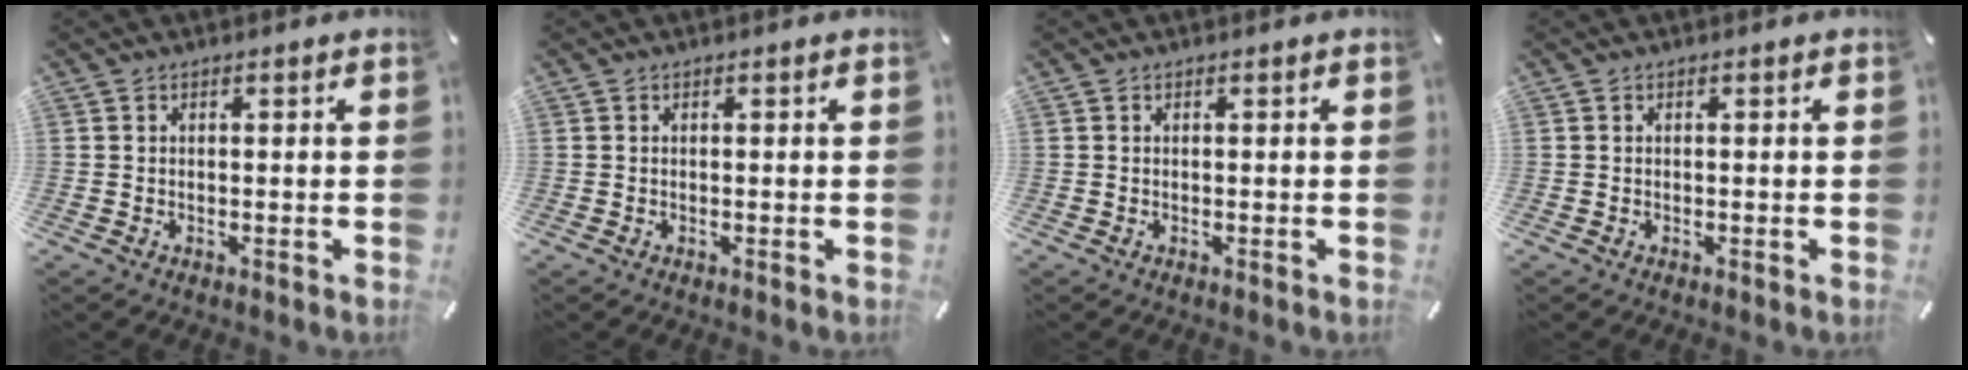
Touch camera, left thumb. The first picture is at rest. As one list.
[{"total": 0.0}, {"total": 0.0}, {"total": 0.0}]